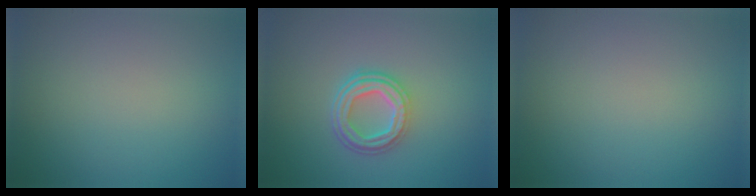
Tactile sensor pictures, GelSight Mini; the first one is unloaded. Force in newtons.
{"total": 4.4, "press": 3.4, "slide": 2.9}
{"total": 0.0}